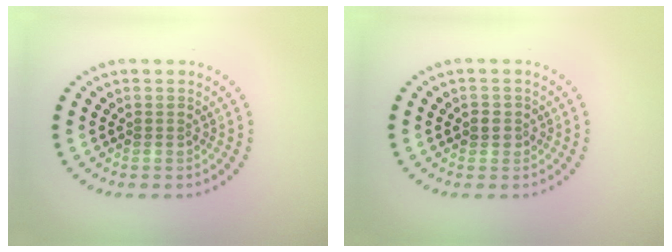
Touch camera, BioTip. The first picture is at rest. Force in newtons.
{"total": 1.3, "press": 1.1, "slide": 0.6}